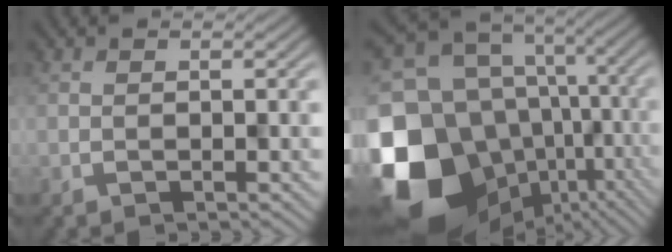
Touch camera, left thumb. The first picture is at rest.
{"total": 20.1, "force": [-6.6, 15.4, 11.1], "torque": [-0.306, -0.026, -0.071]}